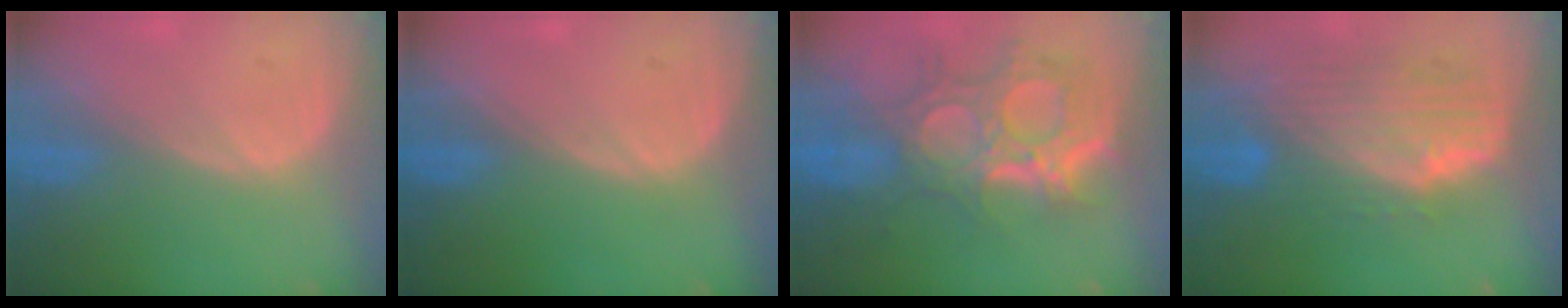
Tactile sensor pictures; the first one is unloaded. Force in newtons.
{"total": 0.0}
{"total": 12.1, "press": 10.8, "slide": 5.5}
{"total": 10.0, "press": 8.8, "slide": 4.6}